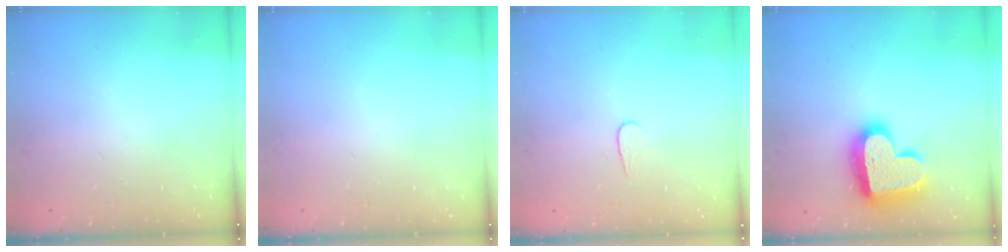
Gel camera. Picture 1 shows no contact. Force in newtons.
{"total": 0.0}
{"total": 3.8, "press": 3.8, "slide": 0.4}
{"total": 21.7, "press": 21.6, "slide": 1.5}